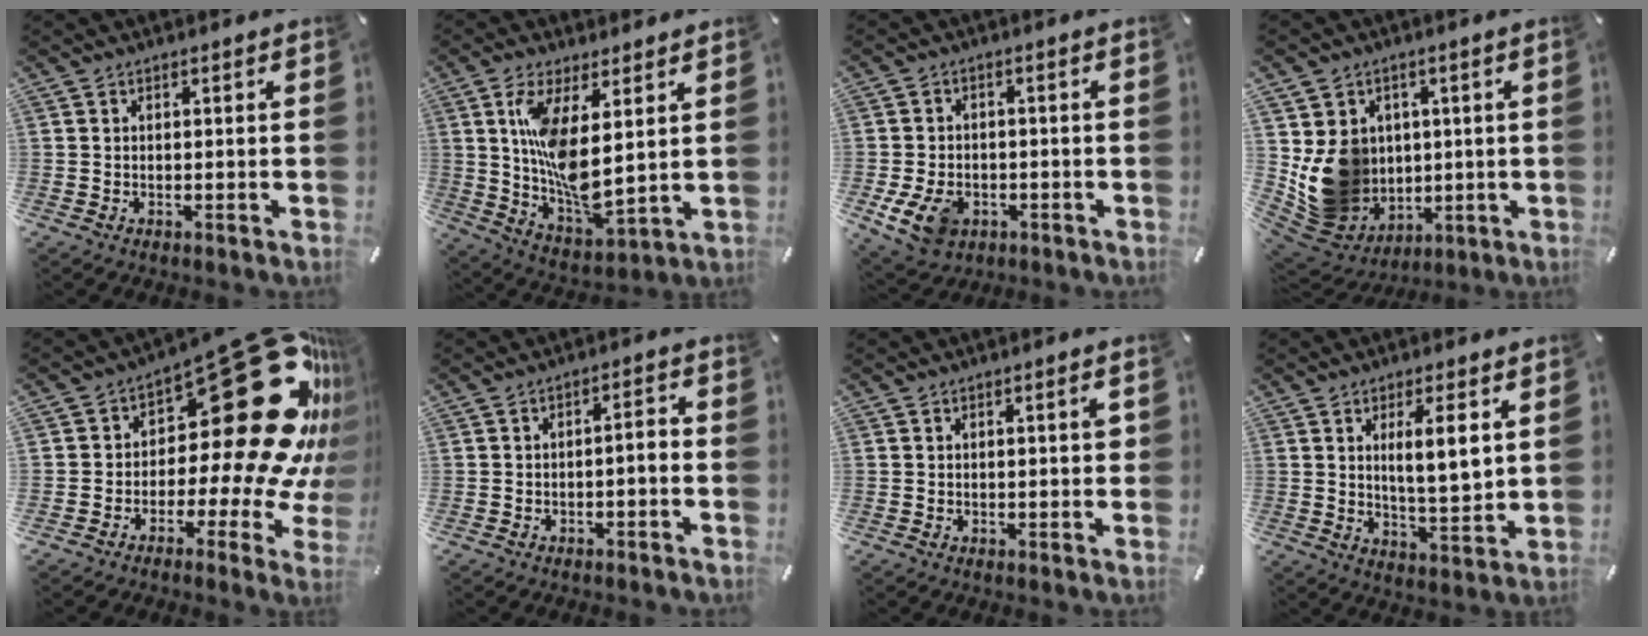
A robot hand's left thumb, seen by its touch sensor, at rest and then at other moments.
{"total": 12.5, "force": [4.0, 4.8, 10.8], "torque": [-0.210, -0.034, 0.073]}
{"total": 8.1, "force": [-2.8, 6.1, 4.5], "torque": [-0.096, 0.009, -0.050]}
{"total": 13.1, "force": [1.6, 12.3, 4.4], "torque": [-0.089, -0.023, 0.043]}
{"total": 35.7, "force": [9.9, 17.3, 29.6], "torque": [-0.381, -0.094, 0.202]}
{"total": 3.0, "force": [-2.0, 0.7, 2.1], "torque": [-0.037, 0.010, -0.039]}
{"total": 2.1, "force": [0.3, 0.6, 2.0], "torque": [-0.029, 0.002, 0.002]}
{"total": 8.6, "force": [3.1, 2.2, 7.7], "torque": [-0.123, -0.014, 0.044]}